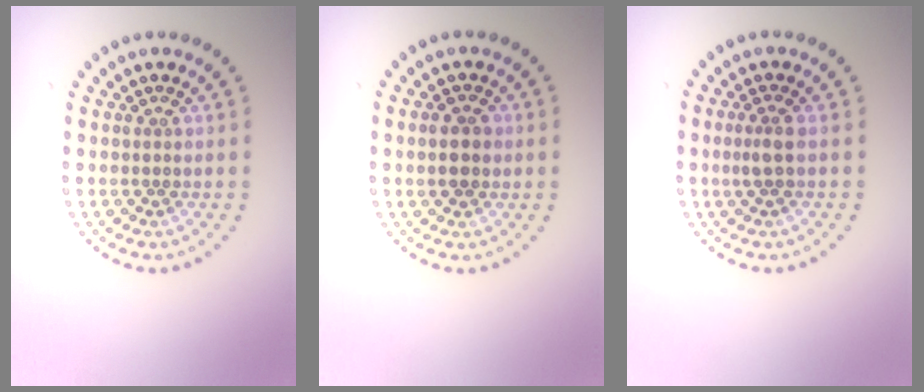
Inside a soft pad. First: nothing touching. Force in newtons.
{"total": 3.0, "press": 3.0, "slide": 0.0}
{"total": 1.5, "press": 1.4, "slide": 0.7}